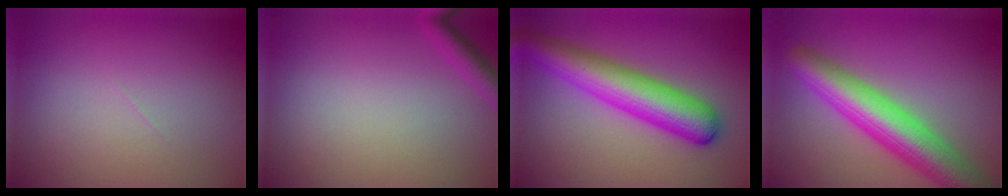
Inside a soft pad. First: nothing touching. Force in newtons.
{"total": 1.7, "press": 1.7, "slide": 0.1}
{"total": 7.4, "press": 7.4, "slide": 0.2}
{"total": 8.3, "press": 8.3, "slide": 0.4}